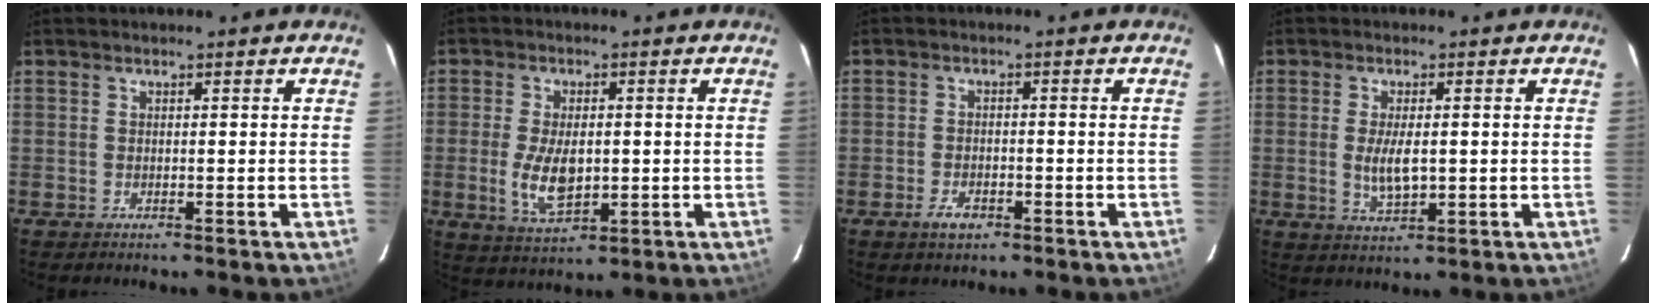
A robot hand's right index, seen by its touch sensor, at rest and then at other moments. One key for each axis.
{"total": 8.5, "fx": -1.0, "fy": 4.3, "fz": 7.3, "tx": -0.148, "ty": -0.011, "tz": -0.012}
{"total": 3.4, "fx": -2.0, "fy": 1.8, "fz": 2.0, "tx": -0.044, "ty": -0.003, "tz": -0.035}
{"total": 5.5, "fx": -0.2, "fy": 2.2, "fz": 5.0, "tx": -0.096, "ty": -0.009, "tz": 0.001}